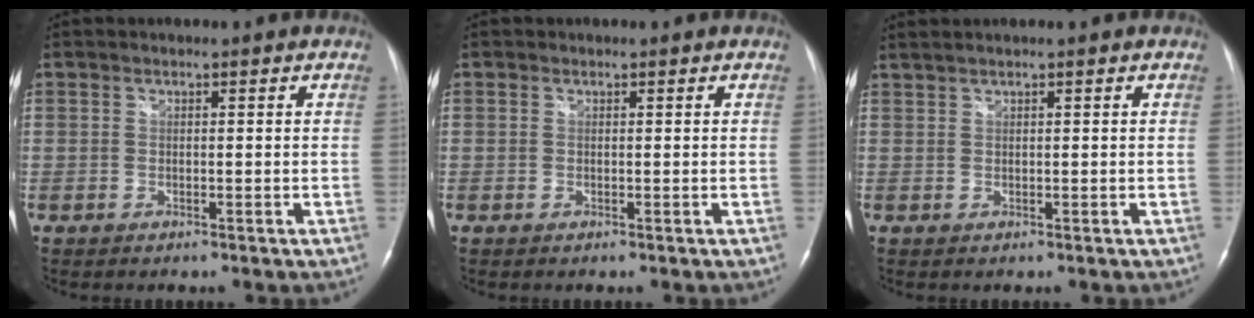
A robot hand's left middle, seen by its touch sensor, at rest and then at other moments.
{"total": 0.5, "force": [0.1, 0.5, 0.1], "torque": [0.002, 0.003, 0.000]}
{"total": 1.4, "force": [1.3, -0.1, 0.5], "torque": [-0.014, 0.012, 0.030]}